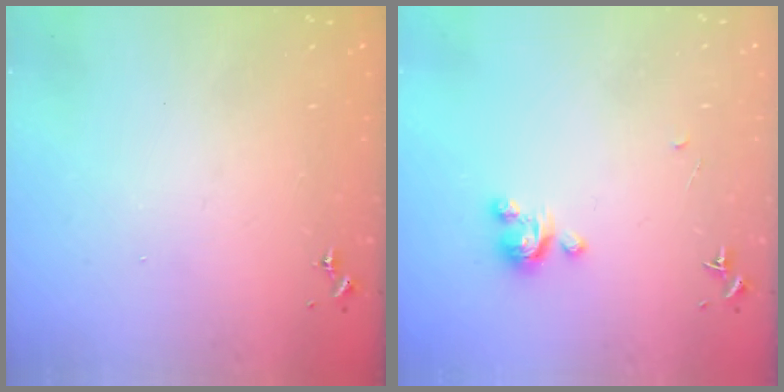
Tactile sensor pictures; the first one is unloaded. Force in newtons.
{"total": 3.9, "press": 3.9, "slide": 0.2}